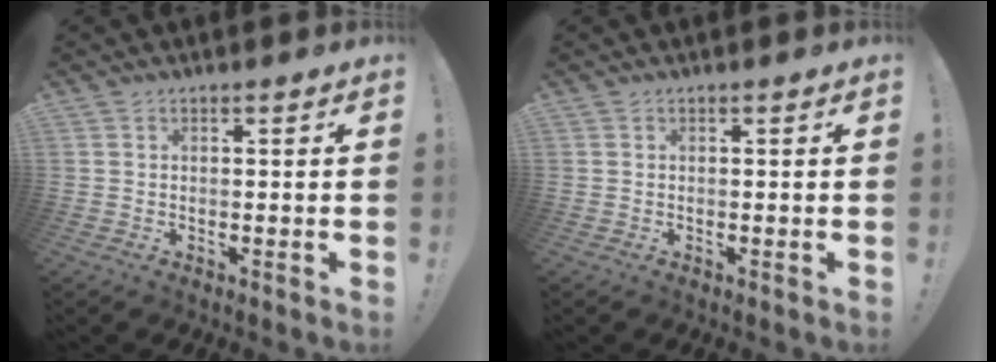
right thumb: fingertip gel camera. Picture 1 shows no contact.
{"total": 0.0}